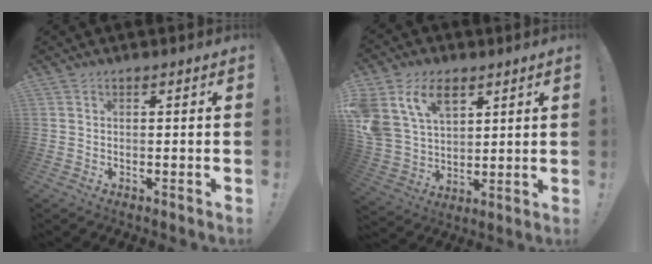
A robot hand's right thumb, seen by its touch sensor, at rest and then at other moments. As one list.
[{"total": 14.5, "force": [8.0, 9.4, 7.6], "torque": [-0.152, -0.031, 0.159]}]